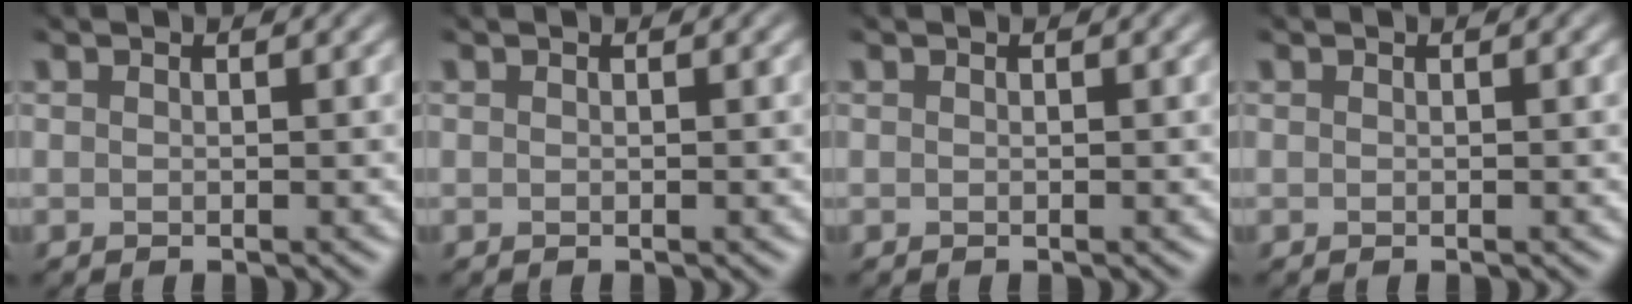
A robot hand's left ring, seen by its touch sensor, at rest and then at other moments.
{"total": 0.0}
{"total": 0.0}
{"total": 0.0}